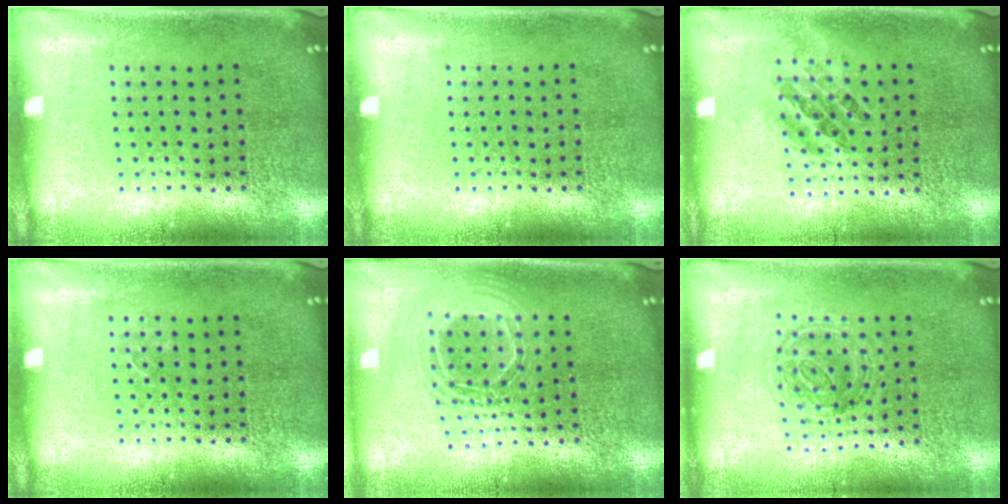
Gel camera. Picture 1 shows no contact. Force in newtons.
{"total": 0.0}
{"total": 0.8, "press": 0.7, "slide": 0.4}
{"total": 0.5, "press": 0.5, "slide": 0.0}
{"total": 2.0, "press": 1.6, "slide": 1.2}
{"total": 1.2, "press": 1.1, "slide": 0.5}